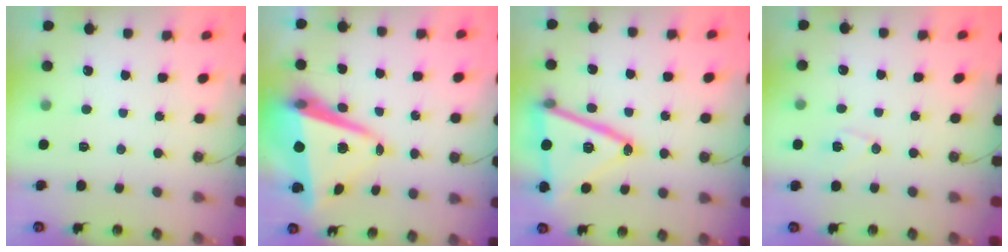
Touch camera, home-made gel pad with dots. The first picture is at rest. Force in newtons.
{"total": 11.5, "press": 11.3, "slide": 2.0}
{"total": 21.7, "press": 21.5, "slide": 3.3}
{"total": 6.8, "press": 6.6, "slide": 1.7}